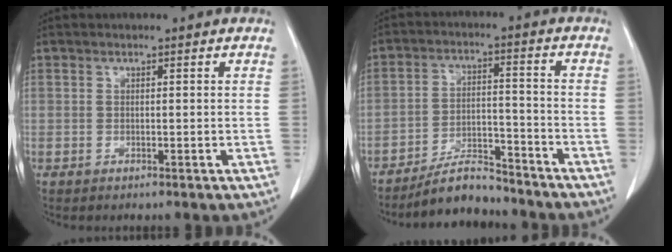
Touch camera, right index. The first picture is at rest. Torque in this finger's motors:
{"motor_torque": [-0.22, -0.19, 0.04, 0.00]}